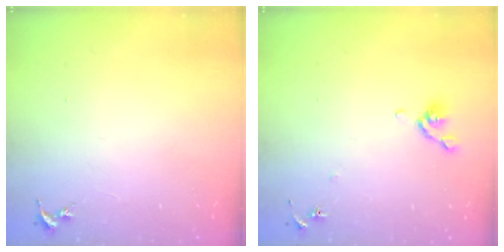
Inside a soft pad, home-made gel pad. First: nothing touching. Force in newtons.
{"total": 6.6, "press": 6.4, "slide": 1.6}